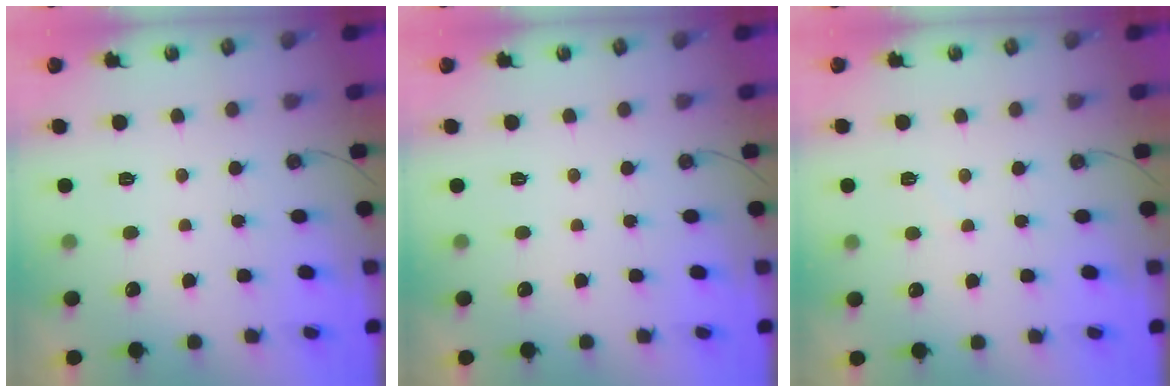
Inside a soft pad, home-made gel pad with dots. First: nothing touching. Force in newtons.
{"total": 0.0}
{"total": 2.5, "press": 2.5, "slide": 0.3}